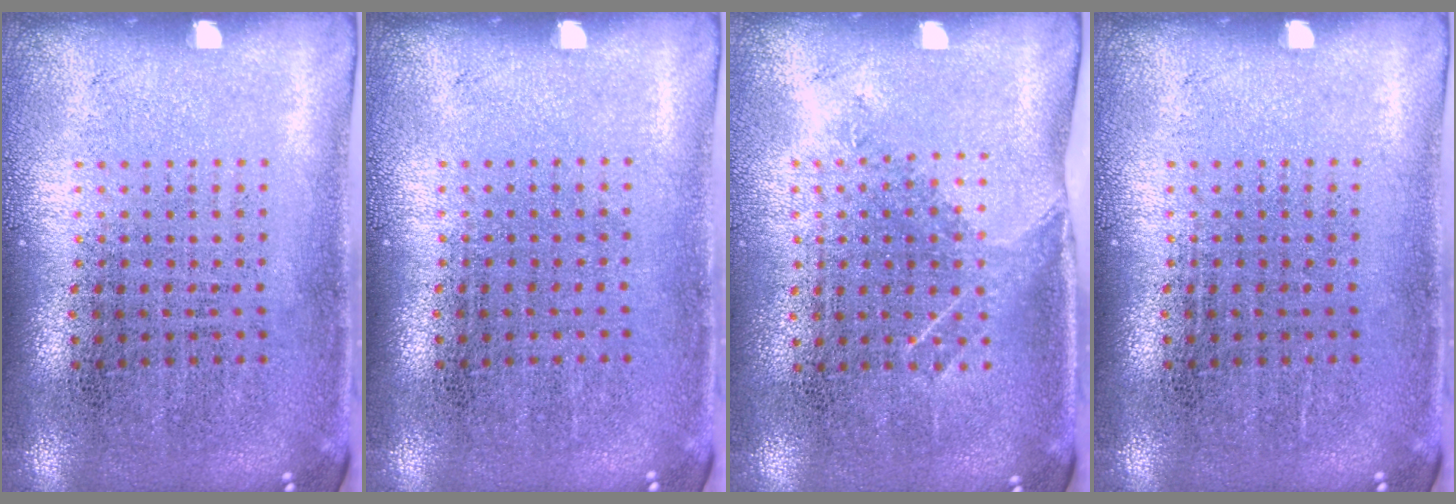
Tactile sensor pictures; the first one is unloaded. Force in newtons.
{"total": 0.0}
{"total": 1.1, "press": 0.9, "slide": 0.7}
{"total": 0.0}